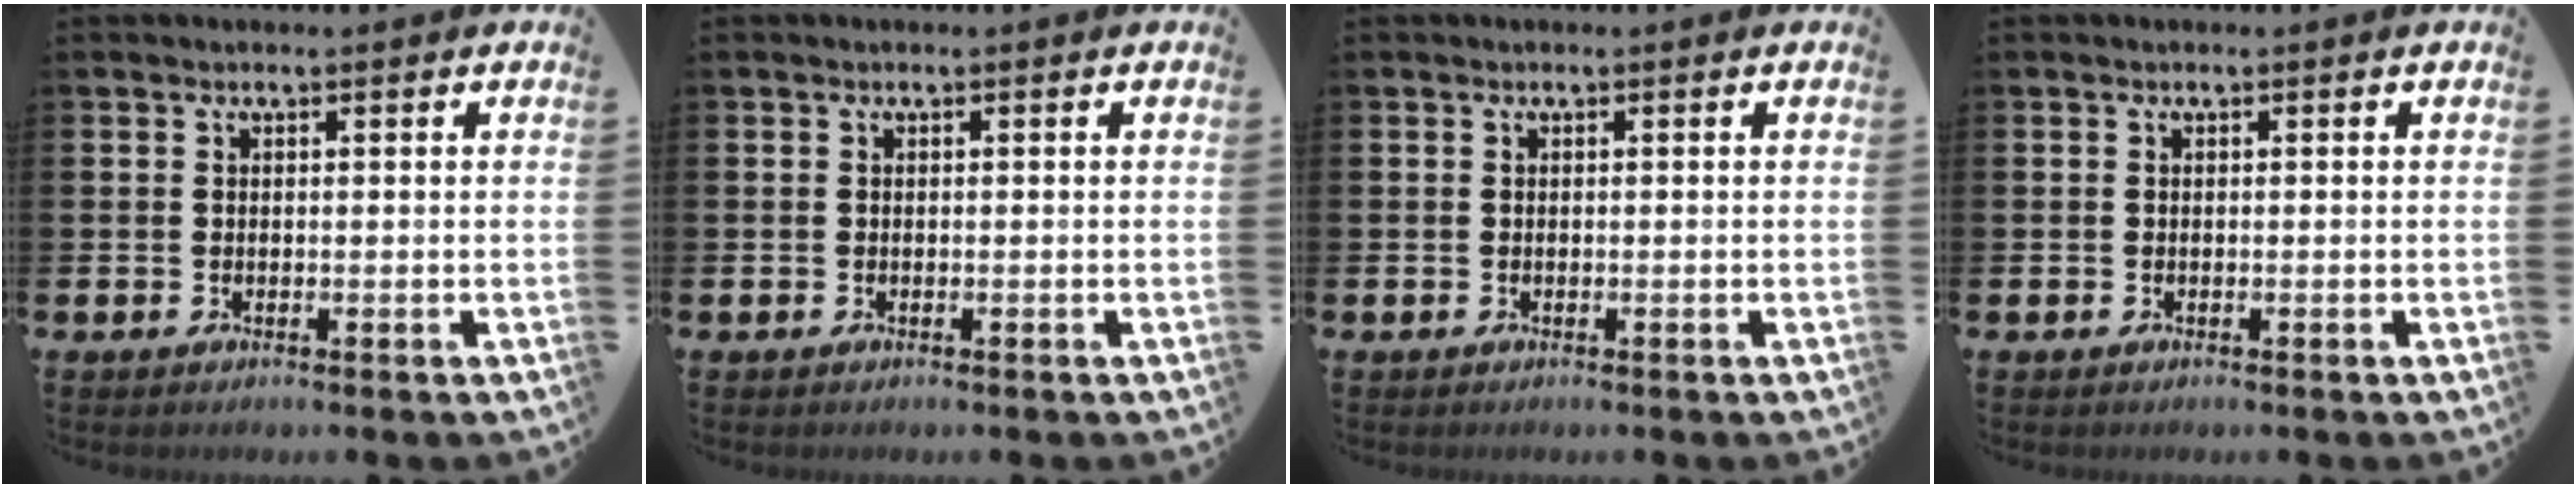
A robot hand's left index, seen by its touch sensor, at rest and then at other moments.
{"total": 0.0}
{"total": 0.0}
{"total": 0.0}